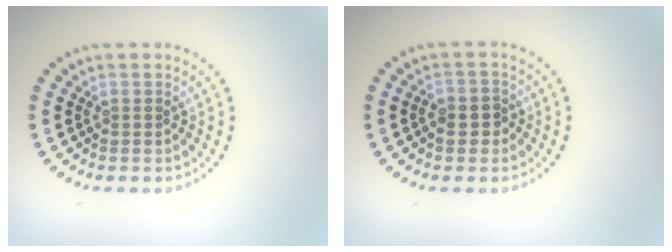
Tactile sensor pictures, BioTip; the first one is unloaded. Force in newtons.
{"total": 1.9, "press": 1.7, "slide": 0.7}